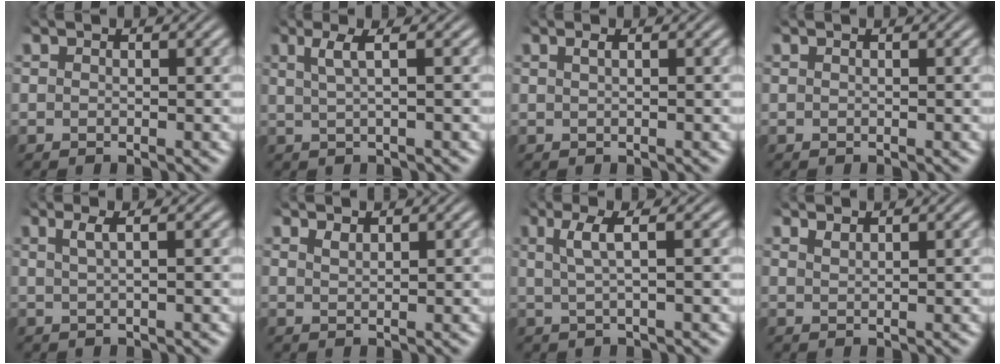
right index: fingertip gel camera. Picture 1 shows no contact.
{"total": 2.2, "force": [0.8, -0.1, 2.1], "torque": [-0.028, 0.005, 0.017]}
{"total": 0.7, "force": [0.2, -0.3, 0.5], "torque": [-0.007, 0.002, 0.007]}
{"total": 0.0}
{"total": 1.6, "force": [0.7, -0.2, 1.4], "torque": [-0.019, 0.004, 0.015]}
{"total": 1.0, "force": [0.8, -0.5, 0.2], "torque": [-0.001, -0.004, 0.021]}
{"total": 2.4, "force": [0.6, 0.0, 2.4], "torque": [-0.038, 0.005, 0.015]}
{"total": 1.1, "force": [0.9, -0.6, 0.1], "torque": [0.003, -0.001, 0.023]}